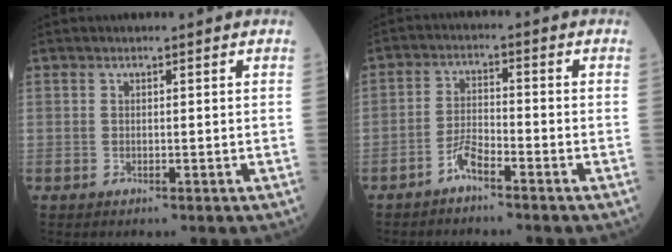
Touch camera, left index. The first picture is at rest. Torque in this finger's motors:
{"motor_torque": [0.24, 0.36, 0.05, 0.01]}